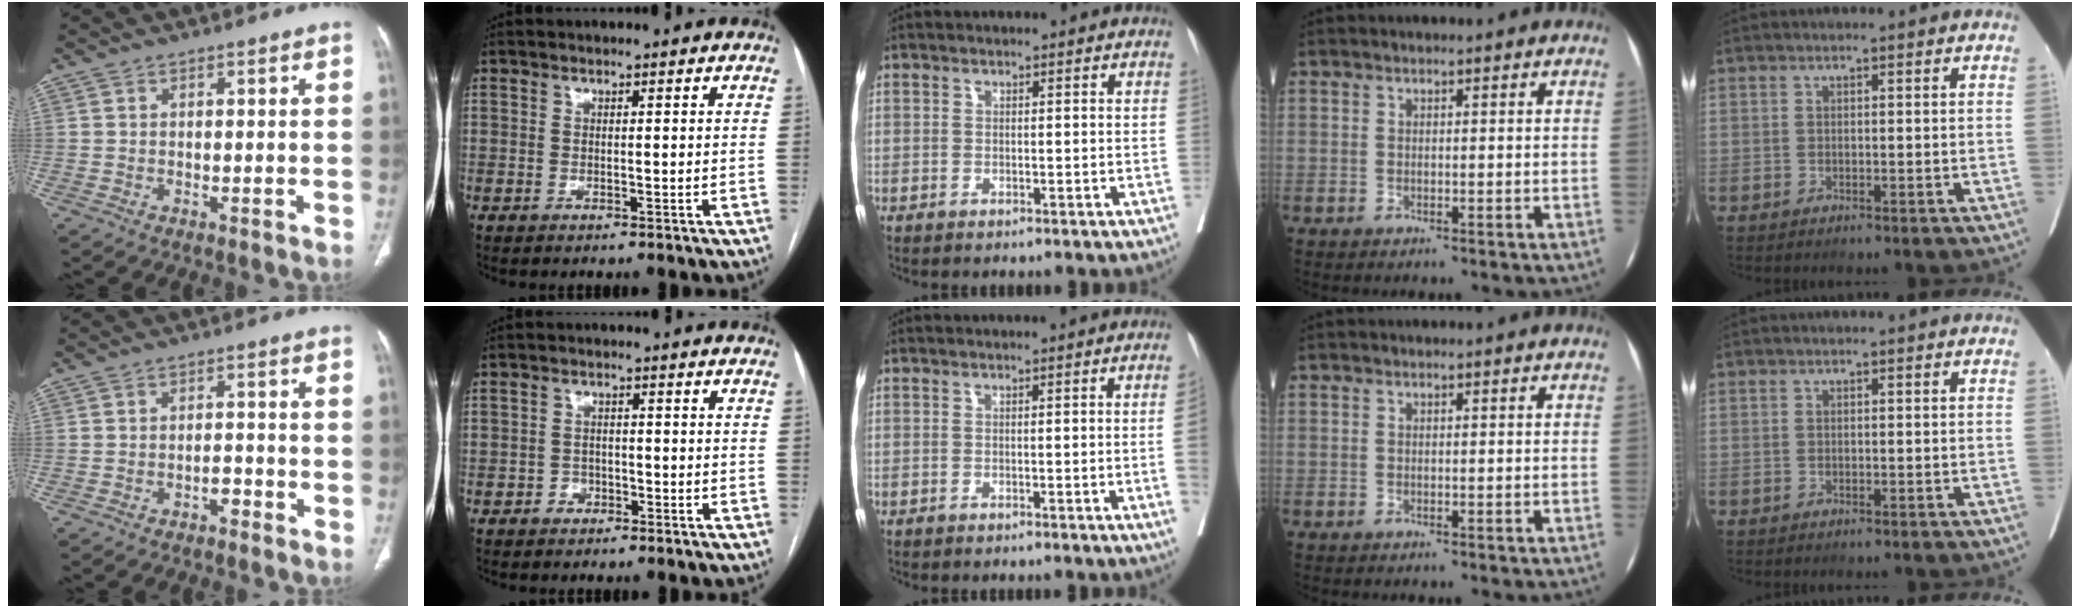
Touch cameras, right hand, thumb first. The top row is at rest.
{"thumb": {"total": 2.3, "force": [-1.5, 1.2, 1.2], "torque": [-0.015, 0.014, -0.023]}, "index": {"total": 2.0, "force": [-1.1, 1.6, 0.3], "torque": [-0.003, 0.007, -0.023]}, "middle": {"total": 2.3, "force": [-0.4, -0.5, 2.2], "torque": [-0.034, 0.001, -0.003]}}